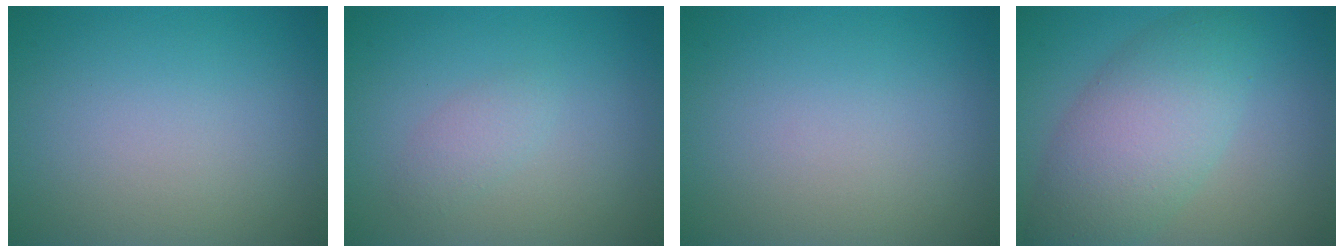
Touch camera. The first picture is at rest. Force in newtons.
{"total": 1.3, "press": 1.3, "slide": 0.1}
{"total": 0.0}
{"total": 6.6, "press": 6.6, "slide": 0.3}